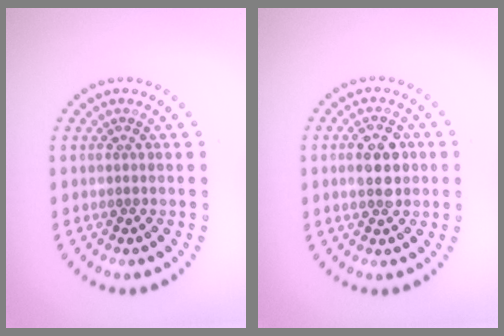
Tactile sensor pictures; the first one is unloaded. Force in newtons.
{"total": 3.6, "press": 3.6, "slide": 0.1}